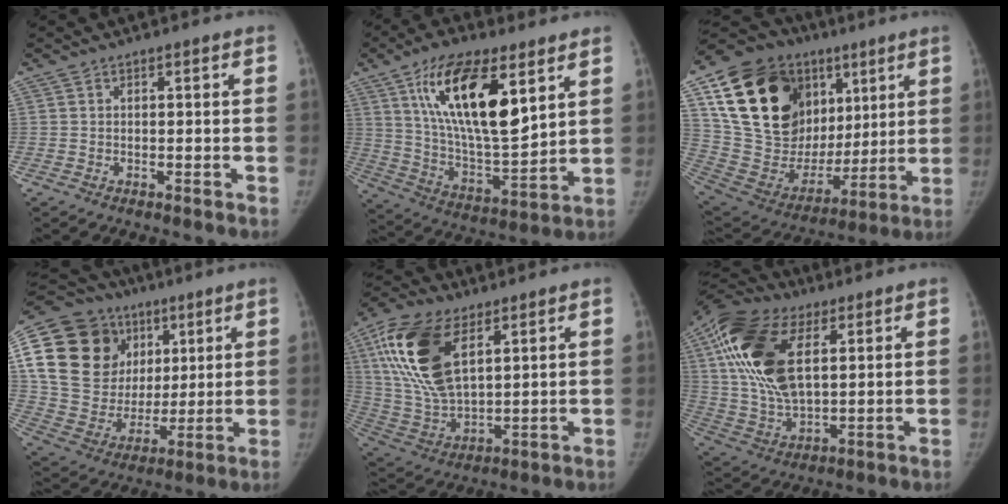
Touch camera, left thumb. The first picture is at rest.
{"total": 21.6, "force": [9.1, 8.5, 17.7], "torque": [-0.290, -0.045, 0.164]}
{"total": 32.3, "force": [11.6, 21.3, 21.4], "torque": [-0.349, 0.024, 0.215]}
{"total": 28.2, "force": [9.8, 21.4, 15.5], "torque": [-0.280, 0.033, 0.189]}
{"total": 20.8, "force": [8.2, 10.9, 15.6], "torque": [-0.301, -0.023, 0.158]}
{"total": 22.2, "force": [6.9, 12.0, 17.3], "torque": [-0.335, -0.011, 0.123]}